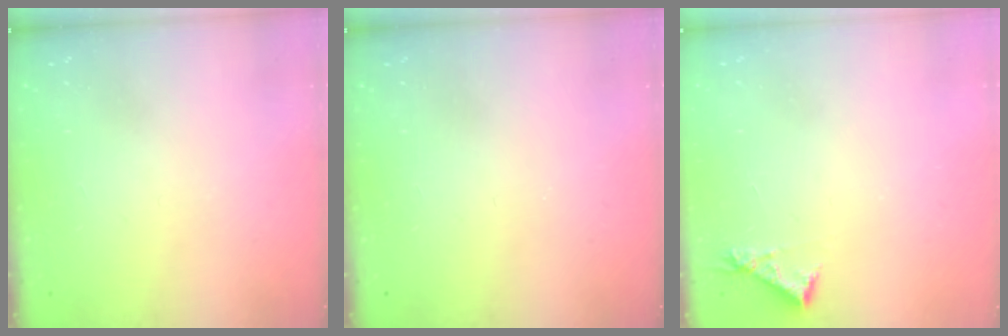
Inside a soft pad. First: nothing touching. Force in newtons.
{"total": 0.0}
{"total": 4.7, "press": 4.7, "slide": 0.4}